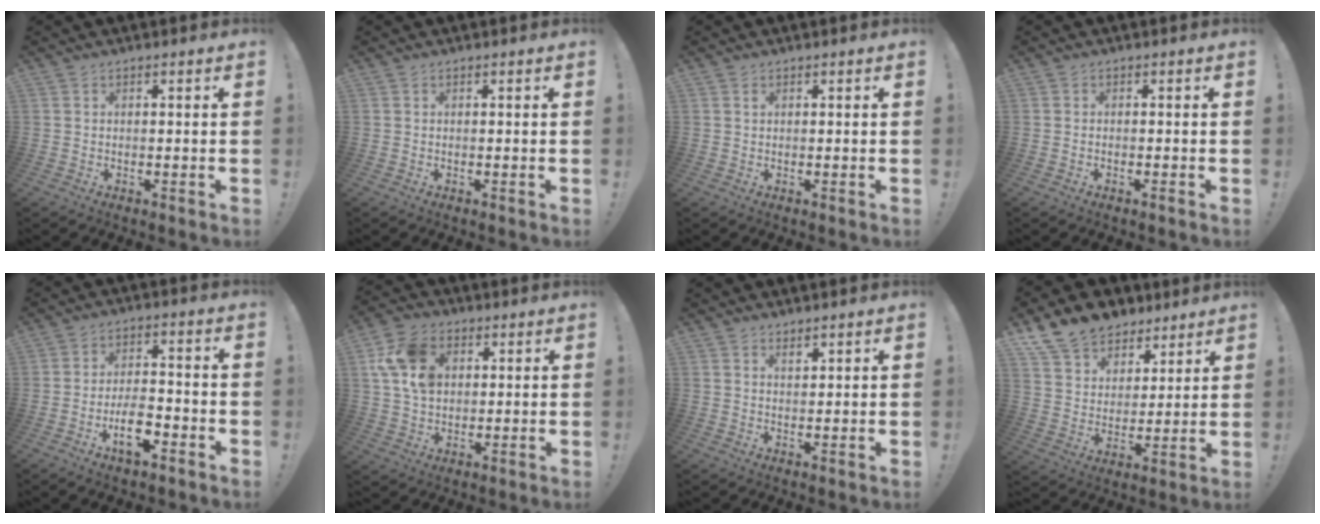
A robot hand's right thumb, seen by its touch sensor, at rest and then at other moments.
{"total": 0.0}
{"total": 0.6, "force": [0.3, 0.4, 0.3], "torque": [-0.004, -0.001, 0.006]}
{"total": 0.9, "force": [-0.9, 0.0, 0.4], "torque": [-0.010, 0.001, -0.015]}
{"total": 9.5, "force": [-4.6, 4.3, 7.2], "torque": [-0.123, 0.018, -0.082]}
{"total": 13.2, "force": [4.1, 9.8, 7.8], "torque": [-0.150, -0.003, 0.082]}
{"total": 1.8, "force": [1.6, 0.5, 0.6], "torque": [0.003, -0.012, 0.027]}
{"total": 12.6, "force": [9.3, 8.0, 3.0], "torque": [-0.056, -0.063, 0.180]}